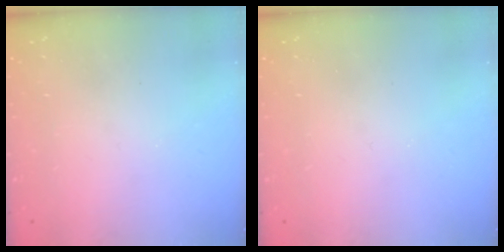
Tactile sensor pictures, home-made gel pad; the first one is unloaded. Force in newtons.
{"total": 0.0}